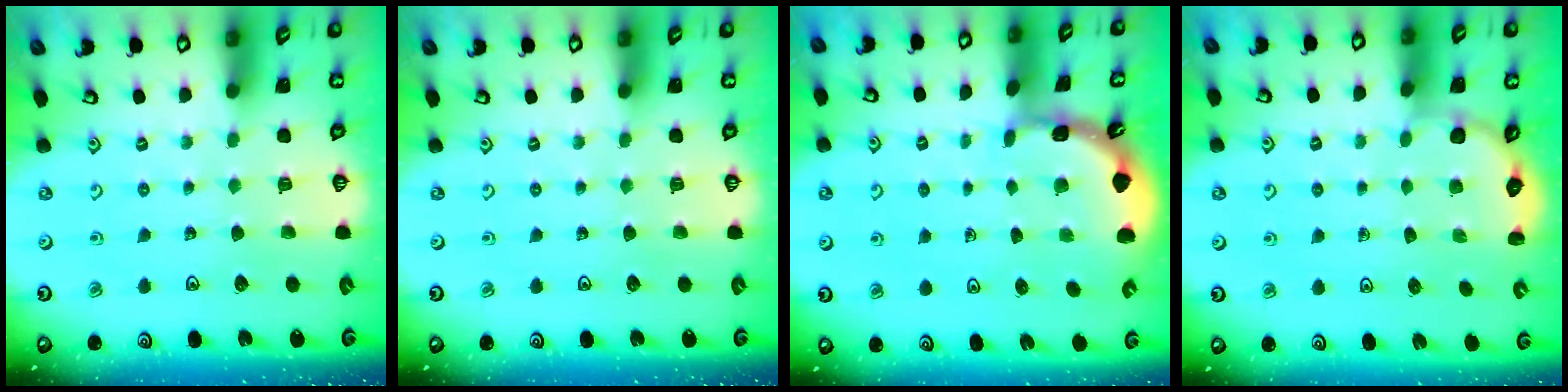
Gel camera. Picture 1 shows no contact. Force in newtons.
{"total": 0.0}
{"total": 1.8, "press": 1.8, "slide": 0.1}
{"total": 3.0, "press": 2.6, "slide": 1.4}